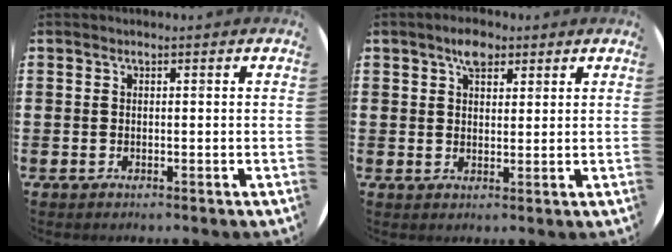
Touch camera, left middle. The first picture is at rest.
{"total": 3.8, "force": [2.7, 1.9, 1.9], "torque": [-0.016, -0.001, 0.044]}